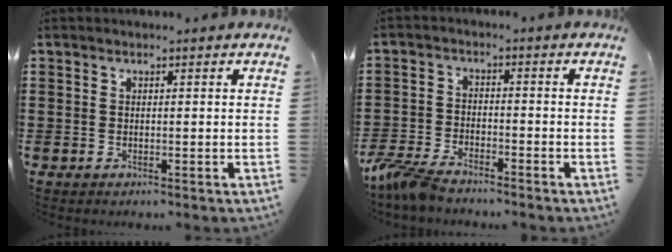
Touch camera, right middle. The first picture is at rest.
{"total": 4.8, "force": [-4.3, 0.9, 1.8], "torque": [-0.060, -0.009, -0.091]}